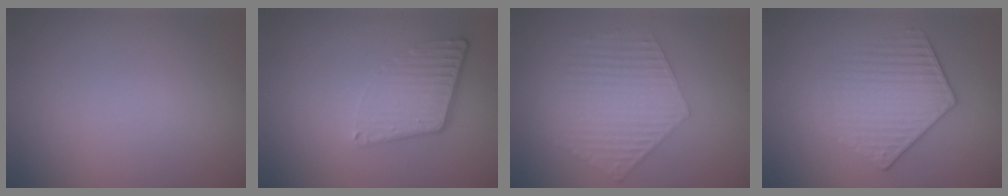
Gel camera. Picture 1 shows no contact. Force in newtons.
{"total": 4.3, "press": 2.9, "slide": 3.2}
{"total": 5.7, "press": 4.2, "slide": 3.8}
{"total": 3.4, "press": 3.4, "slide": 0.6}